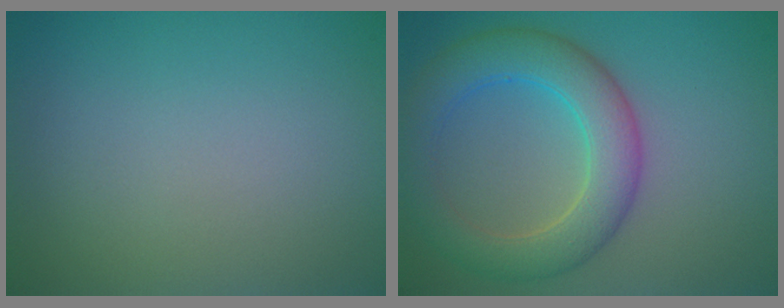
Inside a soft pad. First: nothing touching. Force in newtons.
{"total": 6.1, "press": 6.1, "slide": 0.2}